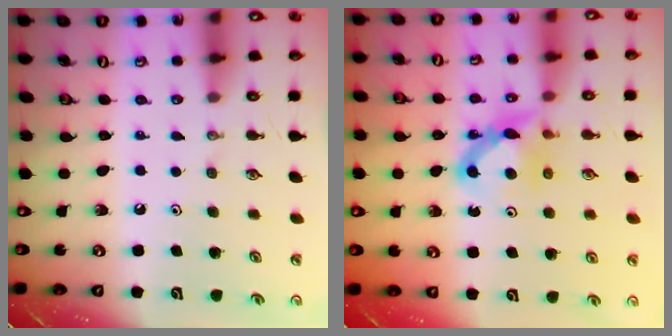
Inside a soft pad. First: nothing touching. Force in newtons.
{"total": 7.4, "press": 7.4, "slide": 0.5}